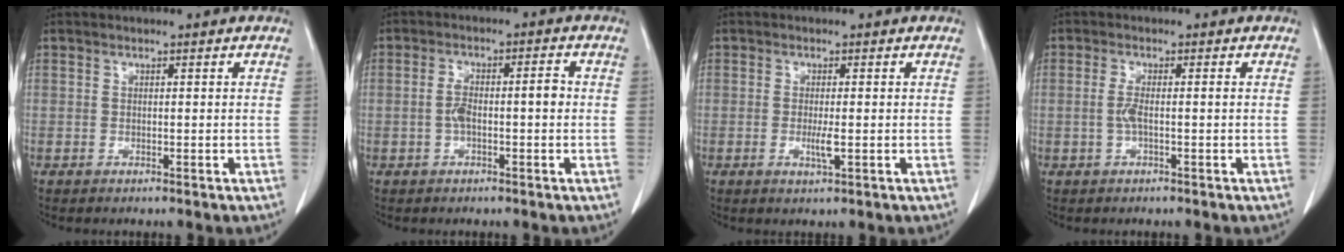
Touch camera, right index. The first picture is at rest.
{"total": 5.0, "force": [-0.5, 1.3, 4.8], "torque": [-0.093, 0.019, -0.009]}
{"total": 2.3, "force": [-0.5, 0.3, 2.3], "torque": [-0.045, -0.005, -0.008]}
{"total": 2.3, "force": [-0.4, 0.2, 2.2], "torque": [-0.050, 0.000, -0.010]}